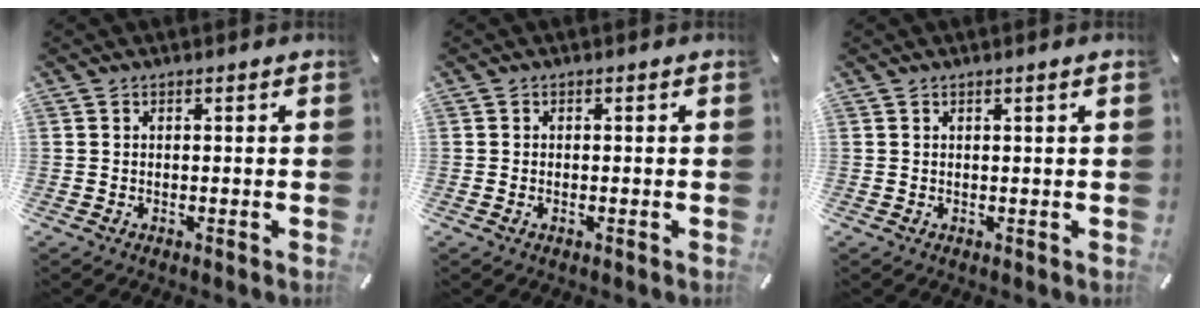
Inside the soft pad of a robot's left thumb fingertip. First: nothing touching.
{"total": 0.9, "force": [-0.3, 0.2, 0.8], "torque": [-0.014, -0.001, -0.005]}
{"total": 1.2, "force": [0.3, -0.1, 1.1], "torque": [-0.018, -0.002, 0.006]}